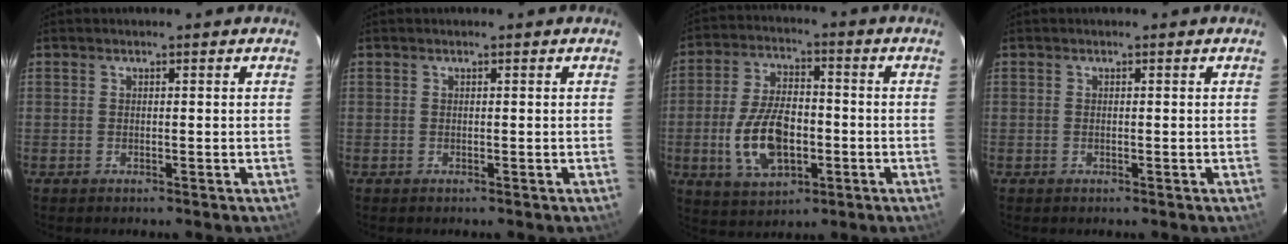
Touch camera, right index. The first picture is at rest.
{"total": 0.0}
{"total": 13.3, "force": [-3.2, 7.3, 10.7], "torque": [-0.215, 0.004, -0.046]}
{"total": 0.0}